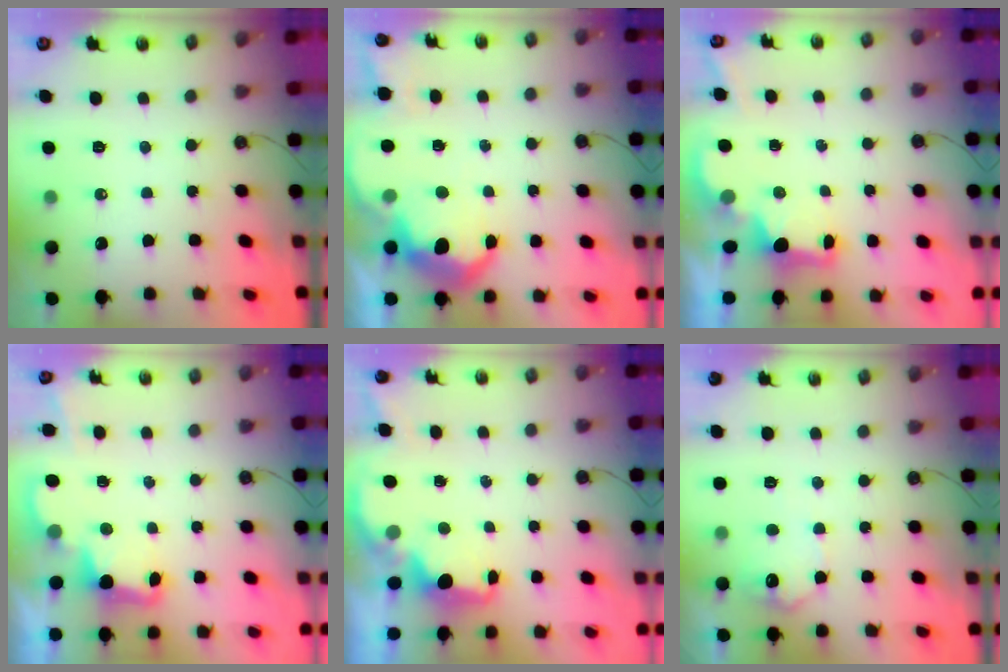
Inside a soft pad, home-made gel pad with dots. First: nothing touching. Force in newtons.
{"total": 11.3, "press": 11.3, "slide": 0.9}
{"total": 2.2, "press": 2.1, "slide": 0.8}
{"total": 3.2, "press": 3.1, "slide": 0.7}
{"total": 2.0, "press": 1.8, "slide": 0.8}
{"total": 8.4, "press": 8.3, "slide": 0.5}